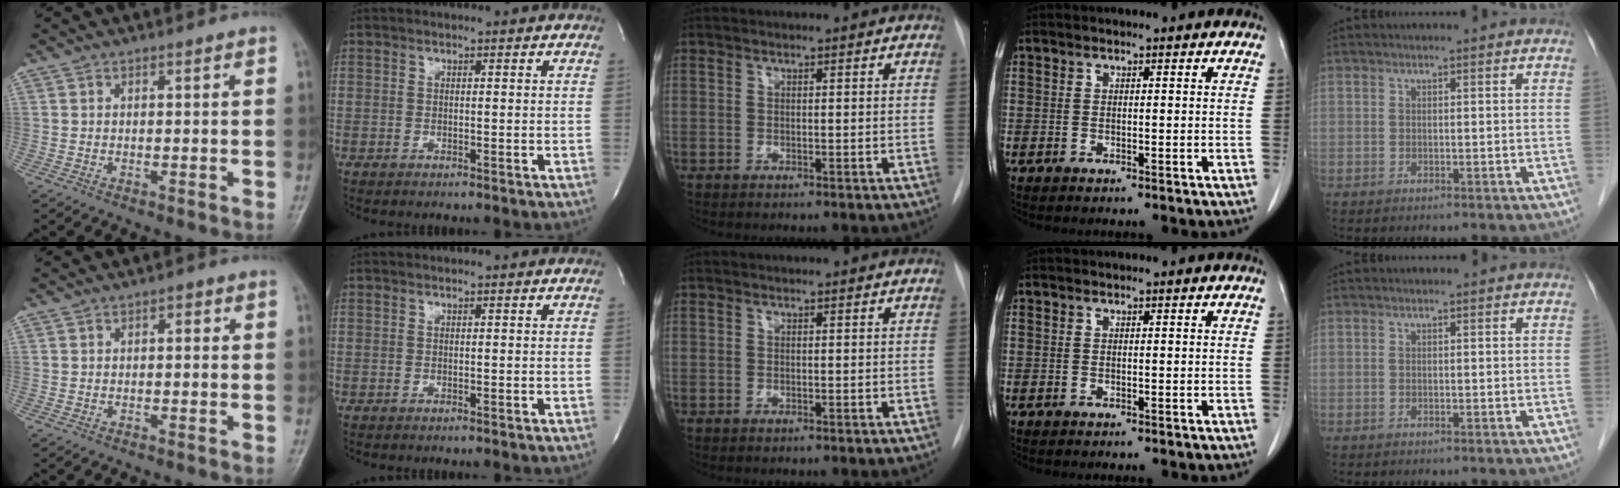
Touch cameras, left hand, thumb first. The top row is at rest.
{"thumb": {"total": 1.5, "force": [0.3, 0.9, 1.2], "torque": [-0.005, 0.003, -0.002]}}